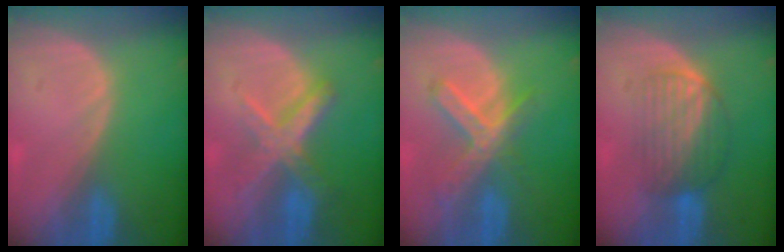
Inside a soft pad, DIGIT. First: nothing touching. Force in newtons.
{"total": 7.1, "press": 6.2, "slide": 3.6}
{"total": 7.0, "press": 6.1, "slide": 3.6}
{"total": 6.3, "press": 6.2, "slide": 1.5}